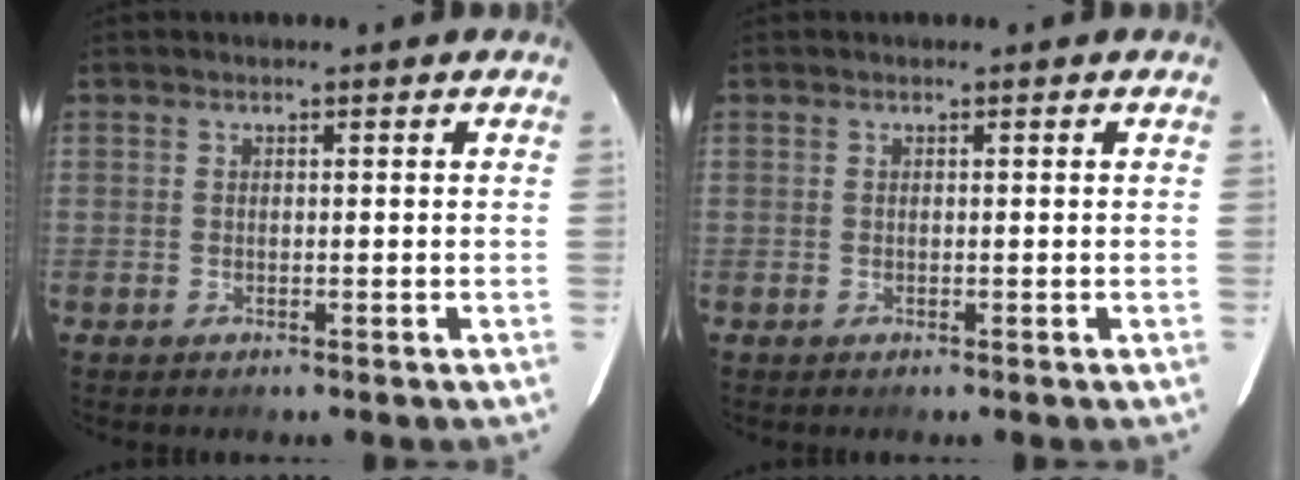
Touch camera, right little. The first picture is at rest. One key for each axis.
{"total": 0.0}